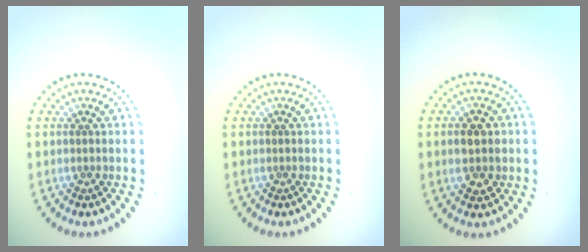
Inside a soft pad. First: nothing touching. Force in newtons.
{"total": 0.0}
{"total": 3.6, "press": 3.6, "slide": 0.1}